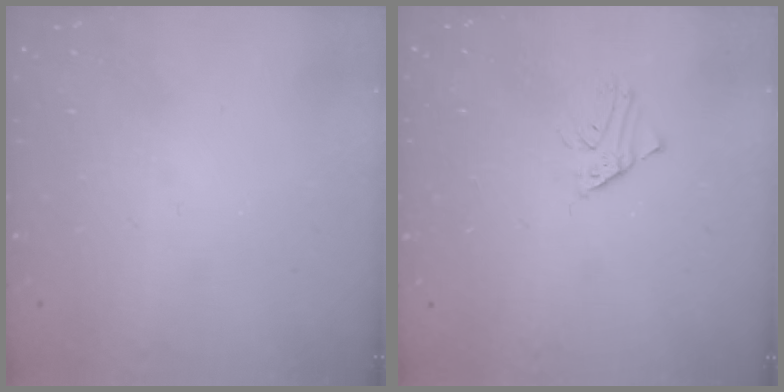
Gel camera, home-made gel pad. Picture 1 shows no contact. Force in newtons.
{"total": 1.8, "press": 1.8, "slide": 0.2}